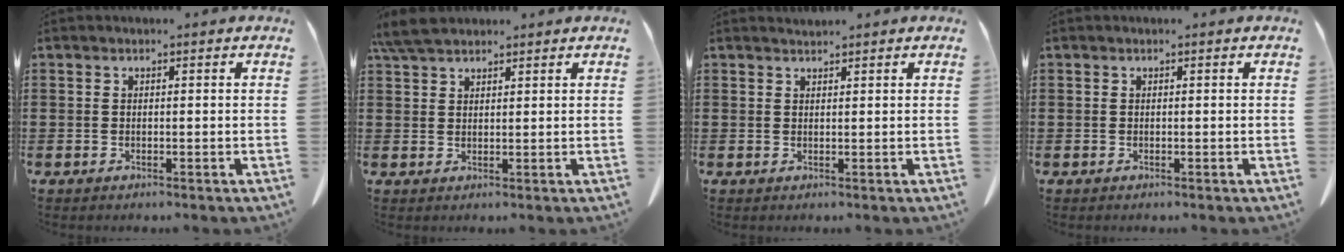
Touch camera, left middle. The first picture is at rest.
{"total": 4.5, "force": [3.8, 1.2, 2.1], "torque": [-0.052, 0.000, 0.072]}
{"total": 0.9, "force": [0.9, 0.1, 0.0], "torque": [-0.002, 0.000, 0.018]}
{"total": 0.0}